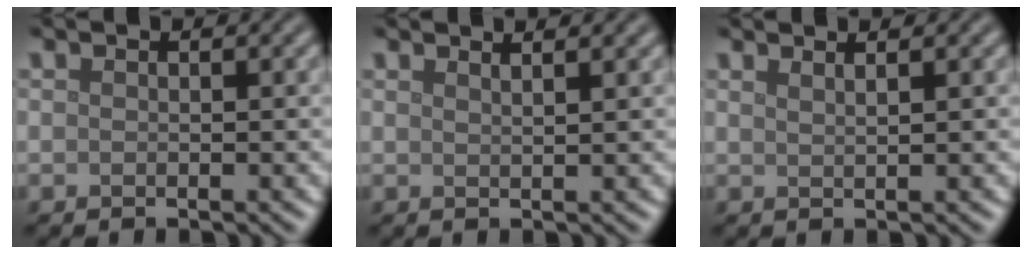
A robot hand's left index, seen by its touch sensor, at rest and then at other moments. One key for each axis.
{"total": 3.0, "fx": 2.2, "fy": 1.2, "fz": 1.6, "tx": 0.007, "ty": 0.017, "tz": -0.001}
{"total": 1.9, "fx": 1.3, "fy": 0.8, "fz": 1.1, "tx": 0.005, "ty": 0.001, "tz": 0.001}